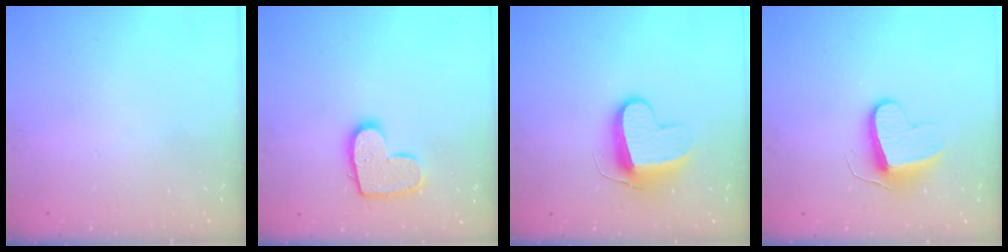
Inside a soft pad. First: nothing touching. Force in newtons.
{"total": 12.0, "press": 12.0, "slide": 0.8}
{"total": 10.4, "press": 10.4, "slide": 0.5}
{"total": 9.3, "press": 9.3, "slide": 0.5}